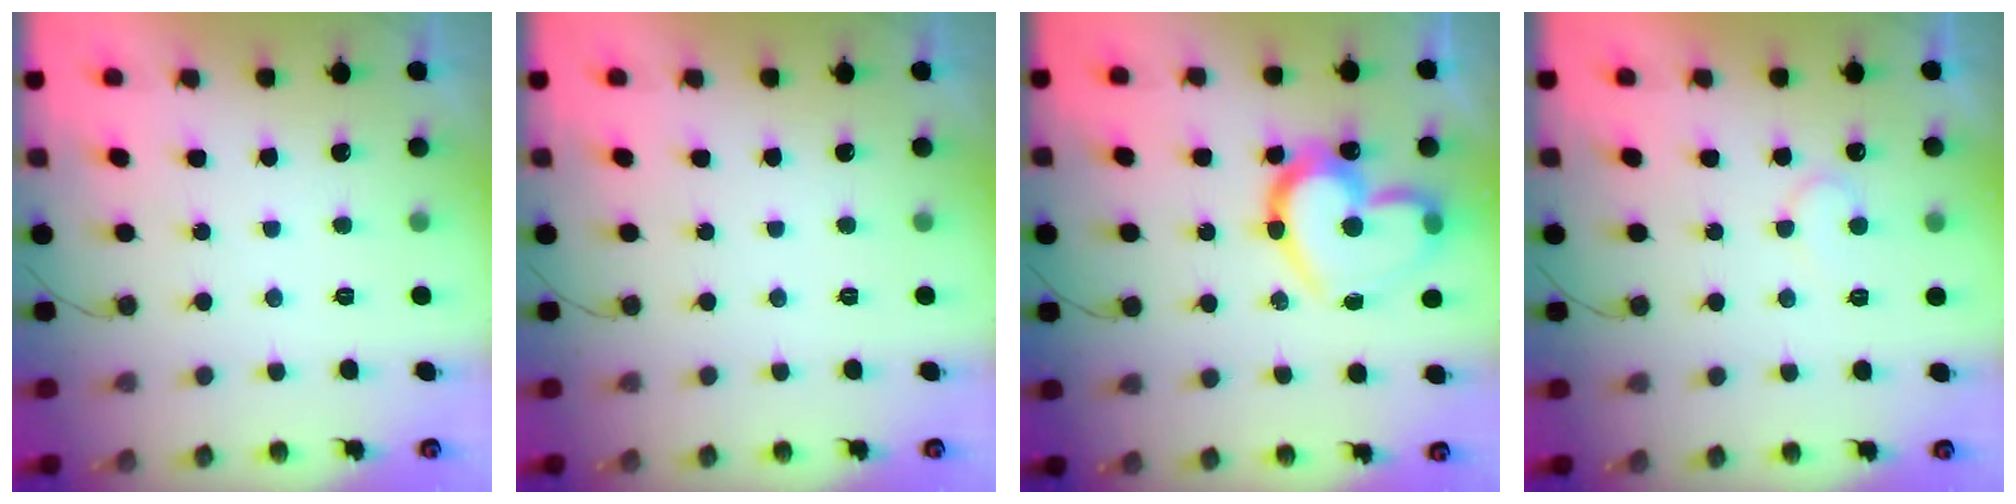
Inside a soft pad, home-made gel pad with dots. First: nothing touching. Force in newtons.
{"total": 0.0}
{"total": 21.2, "press": 21.1, "slide": 1.9}
{"total": 5.8, "press": 5.8, "slide": 0.4}